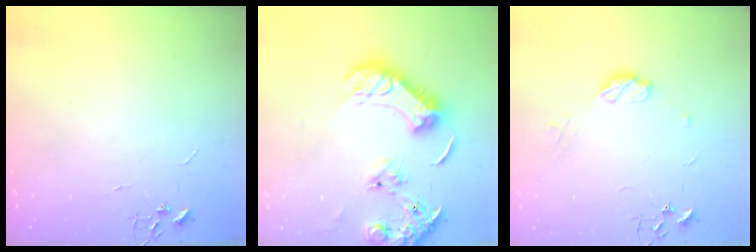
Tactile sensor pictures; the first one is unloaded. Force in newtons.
{"total": 20.0, "press": 19.8, "slide": 2.2}
{"total": 6.8, "press": 6.7, "slide": 0.6}